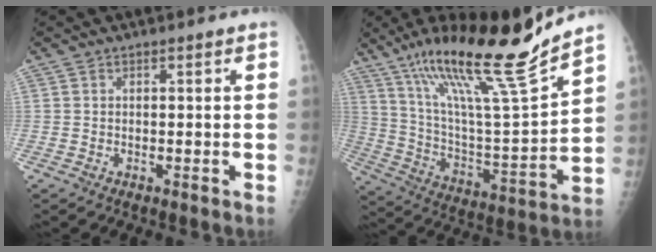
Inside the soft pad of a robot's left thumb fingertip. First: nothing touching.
{"total": 23.7, "force": [17.3, 1.5, 16.1], "torque": [-0.245, -0.074, 0.307]}